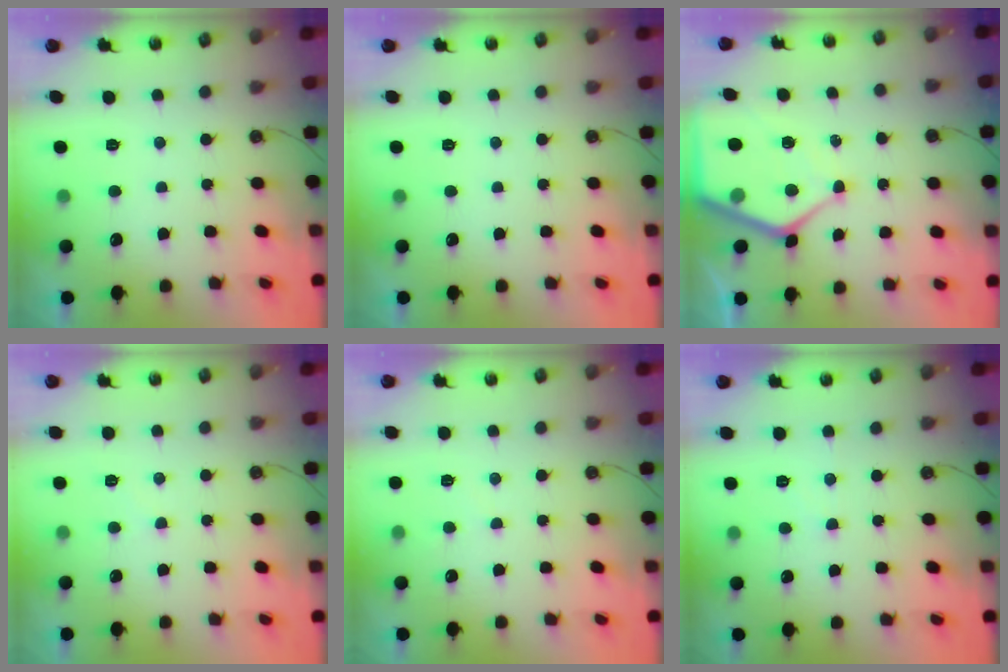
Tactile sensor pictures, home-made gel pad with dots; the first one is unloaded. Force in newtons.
{"total": 0.0}
{"total": 11.0, "press": 11.0, "slide": 0.9}
{"total": 3.7, "press": 3.7, "slide": 0.5}
{"total": 3.7, "press": 3.7, "slide": 0.4}
{"total": 2.7, "press": 2.6, "slide": 0.6}